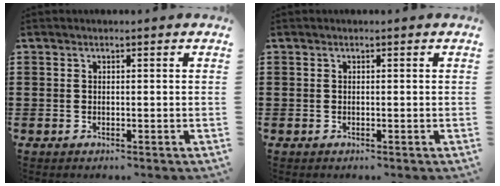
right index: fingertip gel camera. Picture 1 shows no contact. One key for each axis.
{"total": 0.0}